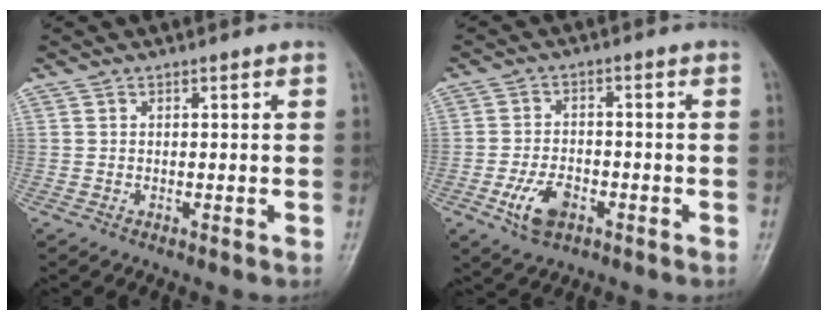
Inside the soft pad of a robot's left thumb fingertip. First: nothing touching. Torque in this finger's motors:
{"motor_torque": [0.39, 0.54, 0.91, 0.40, 0.07]}